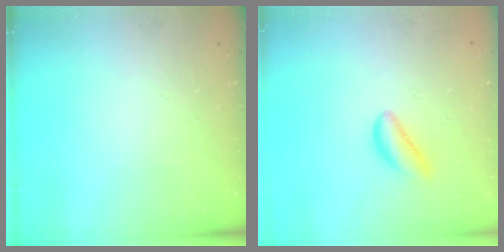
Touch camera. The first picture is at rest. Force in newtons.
{"total": 3.5, "press": 3.3, "slide": 1.0}